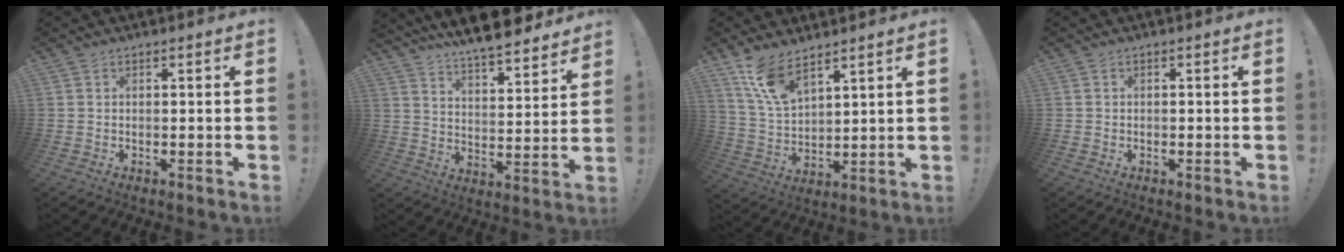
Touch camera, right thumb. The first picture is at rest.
{"total": 10.9, "force": [9.8, 1.4, 4.4], "torque": [-0.081, -0.081, 0.168]}
{"total": 10.9, "force": [8.5, 4.0, 5.5], "torque": [-0.115, -0.045, 0.164]}
{"total": 0.6, "force": [-0.4, 0.4, -0.1], "torque": [0.003, 0.002, -0.006]}